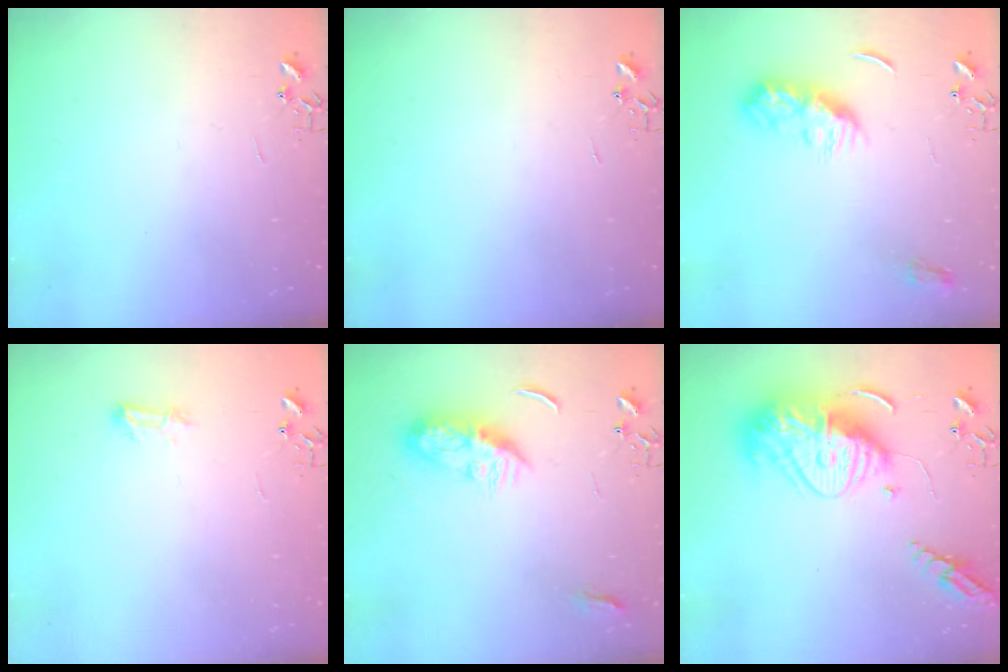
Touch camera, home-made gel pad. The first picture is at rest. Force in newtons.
{"total": 0.0}
{"total": 9.0, "press": 9.0, "slide": 0.2}
{"total": 7.7, "press": 7.6, "slide": 0.9}
{"total": 8.7, "press": 8.7, "slide": 0.4}
{"total": 19.6, "press": 19.5, "slide": 1.9}